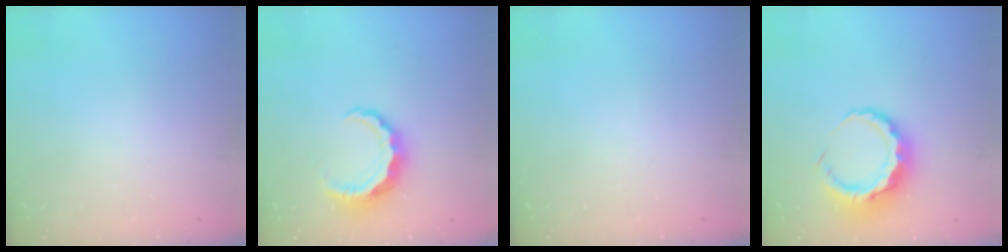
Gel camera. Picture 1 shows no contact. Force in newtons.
{"total": 8.0, "press": 7.9, "slide": 1.1}
{"total": 0.0}
{"total": 8.4, "press": 8.3, "slide": 1.6}